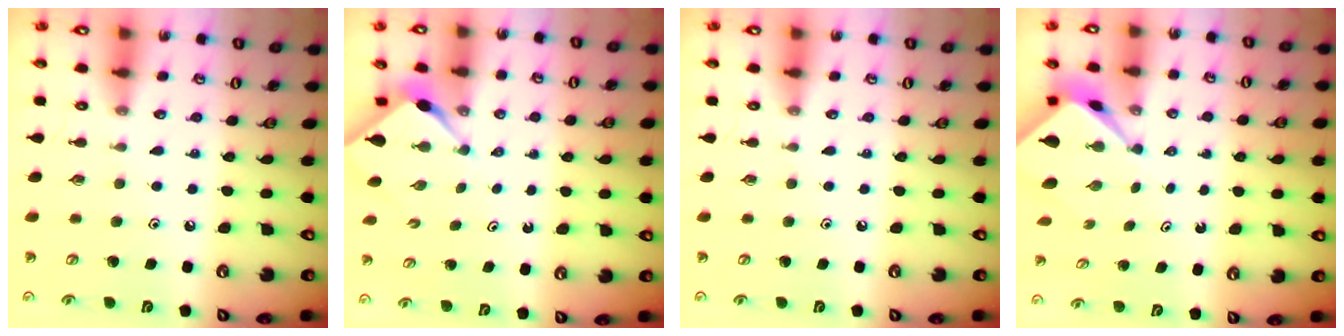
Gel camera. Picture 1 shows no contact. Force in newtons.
{"total": 3.1, "press": 3.1, "slide": 0.4}
{"total": 0.0}
{"total": 2.5, "press": 2.4, "slide": 0.3}